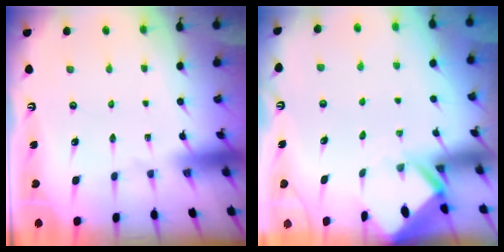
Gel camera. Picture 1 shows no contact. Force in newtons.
{"total": 2.6, "press": 2.6, "slide": 0.2}